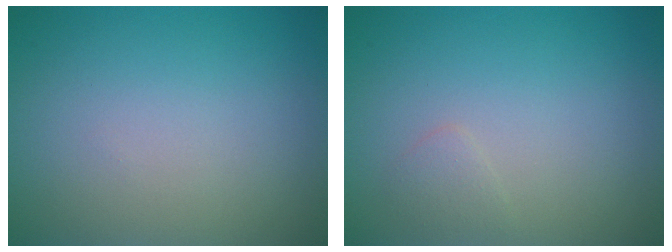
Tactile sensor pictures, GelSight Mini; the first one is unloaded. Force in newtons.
{"total": 0.8, "press": 0.8, "slide": 0.1}